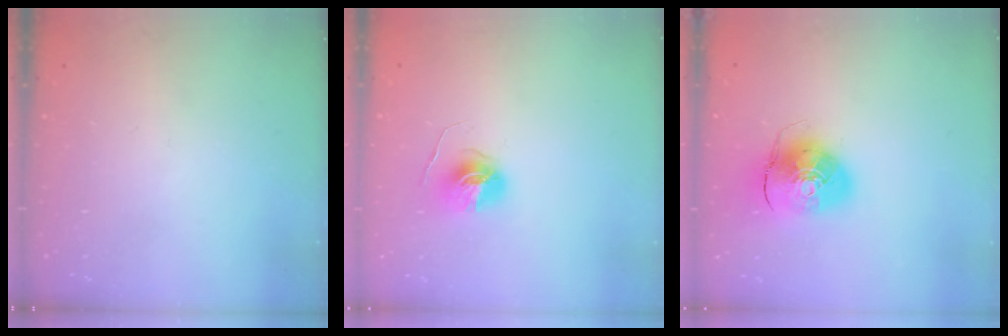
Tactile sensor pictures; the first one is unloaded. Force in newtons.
{"total": 6.7, "press": 6.7, "slide": 0.4}
{"total": 10.8, "press": 10.6, "slide": 1.8}